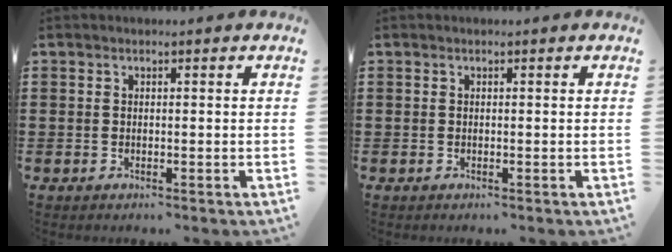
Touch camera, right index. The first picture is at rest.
{"total": 0.0}